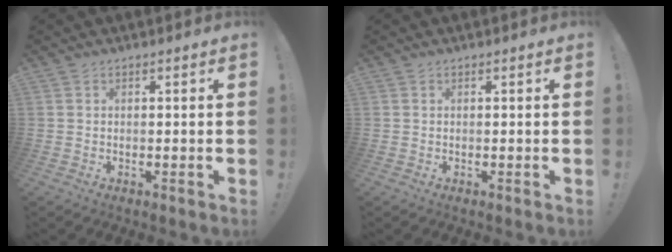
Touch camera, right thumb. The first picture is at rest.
{"total": 0.0}